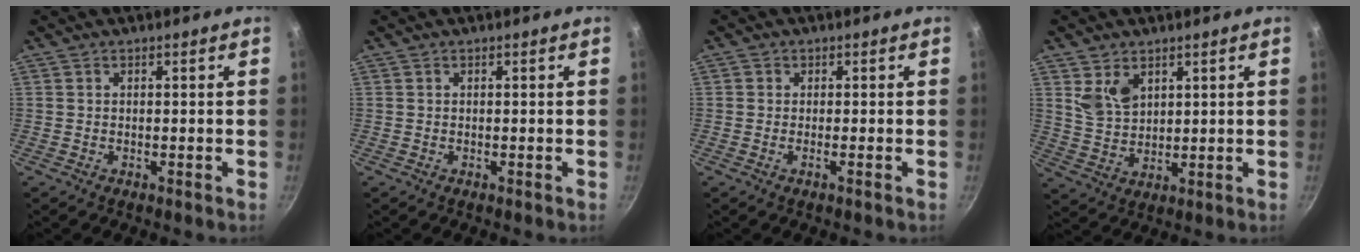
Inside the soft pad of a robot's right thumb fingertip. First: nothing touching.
{"total": 0.0}
{"total": 0.9, "force": [-0.5, 0.3, 0.7], "torque": [-0.022, 0.002, -0.014]}
{"total": 6.5, "force": [3.1, 4.3, 3.8], "torque": [-0.055, -0.023, 0.067]}